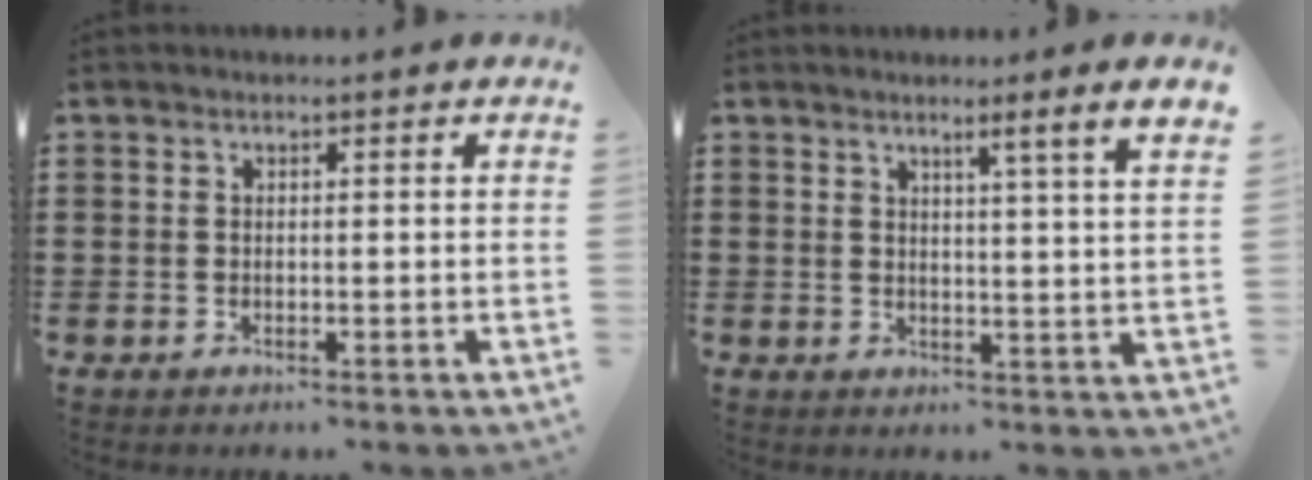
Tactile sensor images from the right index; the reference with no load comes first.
{"total": 2.7, "force": [1.7, -1.1, 1.8], "torque": [-0.025, -0.017, 0.021]}